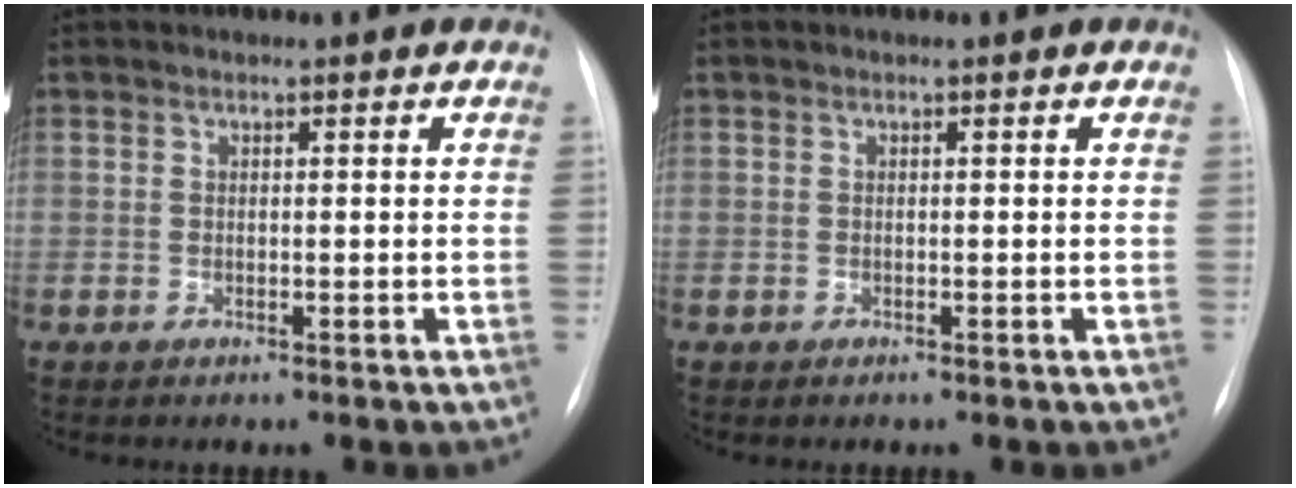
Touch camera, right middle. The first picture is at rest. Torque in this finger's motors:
{"motor_torque": [-0.09, 0.10, 0.02, 0.01]}